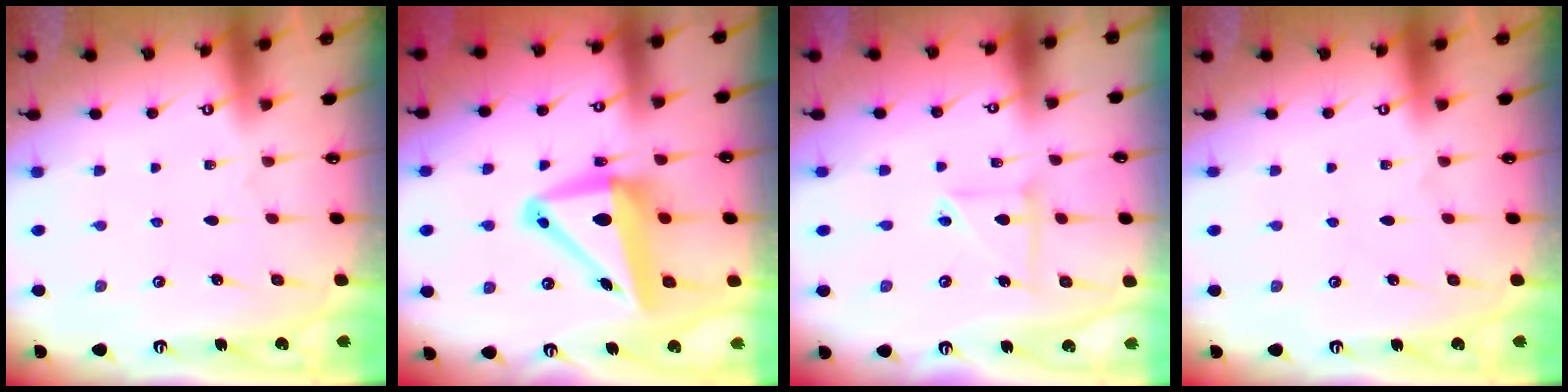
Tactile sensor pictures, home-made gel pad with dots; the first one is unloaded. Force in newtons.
{"total": 12.4, "press": 12.0, "slide": 3.2}
{"total": 4.7, "press": 4.7, "slide": 0.5}
{"total": 0.0}